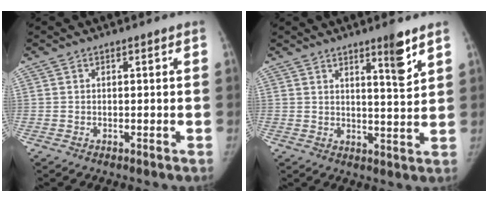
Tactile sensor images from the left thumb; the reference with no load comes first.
{"total": 5.9, "force": [3.9, 0.6, 4.4], "torque": [-0.058, -0.032, 0.057]}